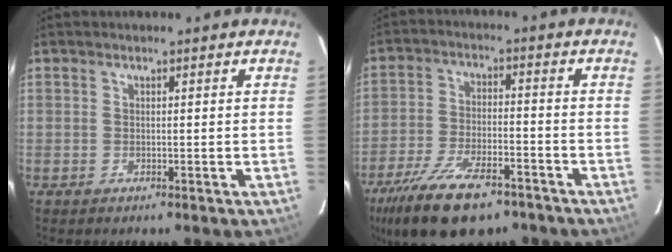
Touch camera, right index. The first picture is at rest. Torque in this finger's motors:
{"motor_torque": [1.07, -1.07, 0.66, 0.17]}